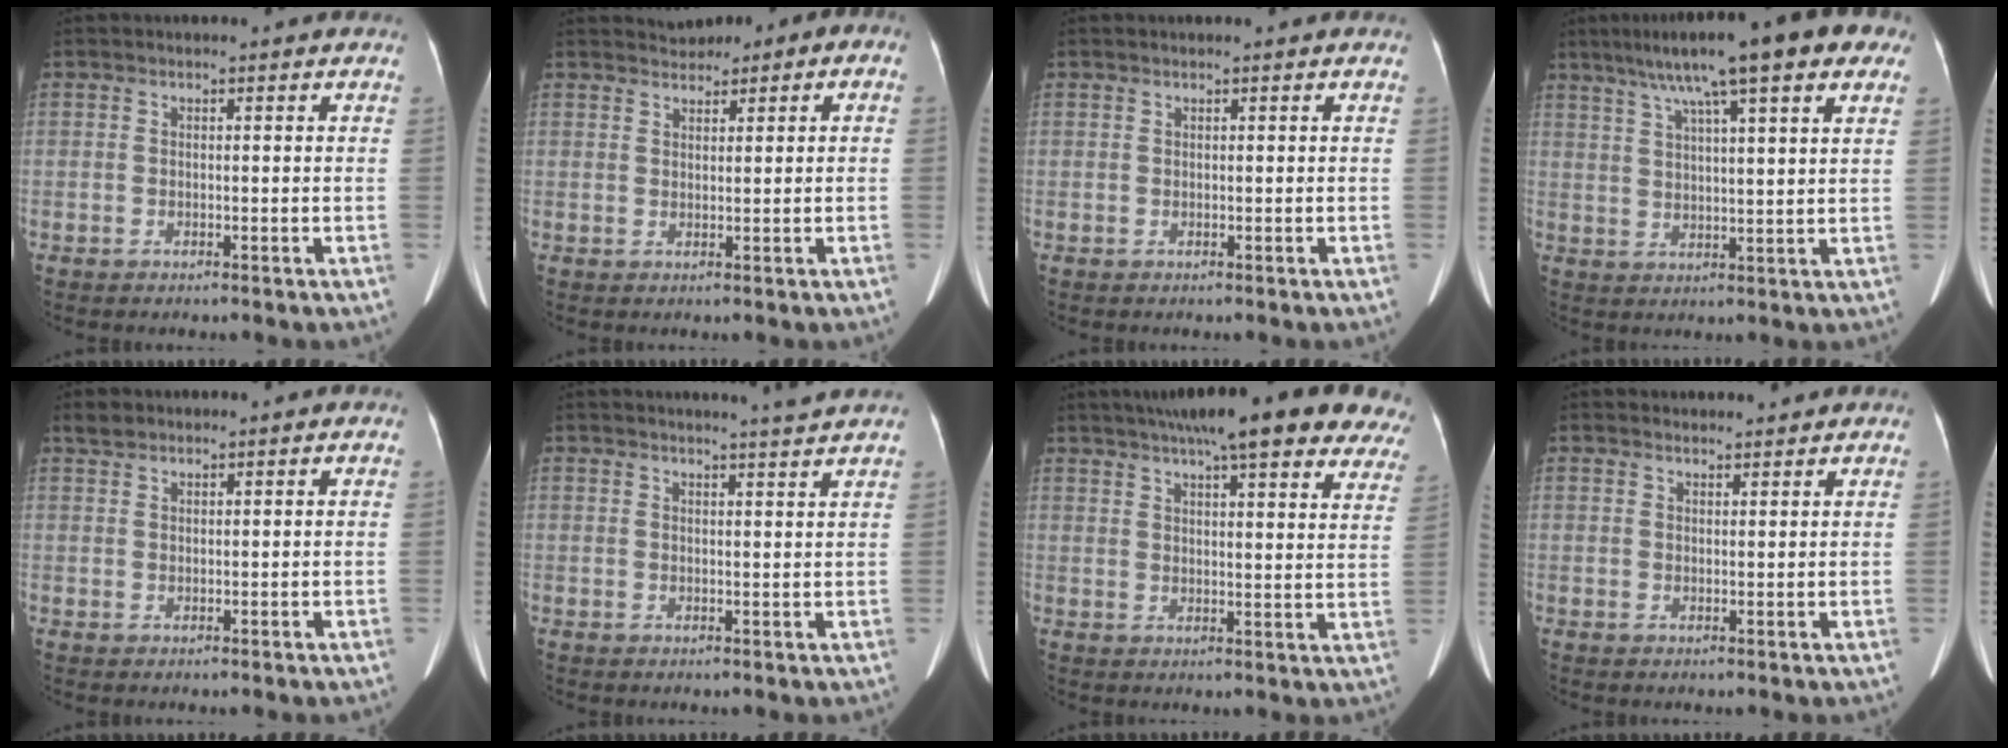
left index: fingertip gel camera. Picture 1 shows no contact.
{"total": 3.3, "force": [1.9, 1.9, 2.0], "torque": [-0.035, 0.033, 0.029]}
{"total": 0.0}
{"total": 17.2, "force": [10.8, 2.4, 13.2], "torque": [-0.208, 0.049, 0.150]}
{"total": 1.7, "force": [1.6, 0.5, 0.4], "torque": [-0.013, 0.015, 0.034]}
{"total": 4.8, "force": [4.3, -1.4, 1.5], "torque": [-0.022, -0.008, 0.048]}
{"total": 22.8, "force": [18.1, 4.3, 13.2], "torque": [-0.188, 0.034, 0.216]}
{"total": 2.9, "force": [2.8, 0.5, 0.3], "torque": [-0.008, 0.012, 0.040]}